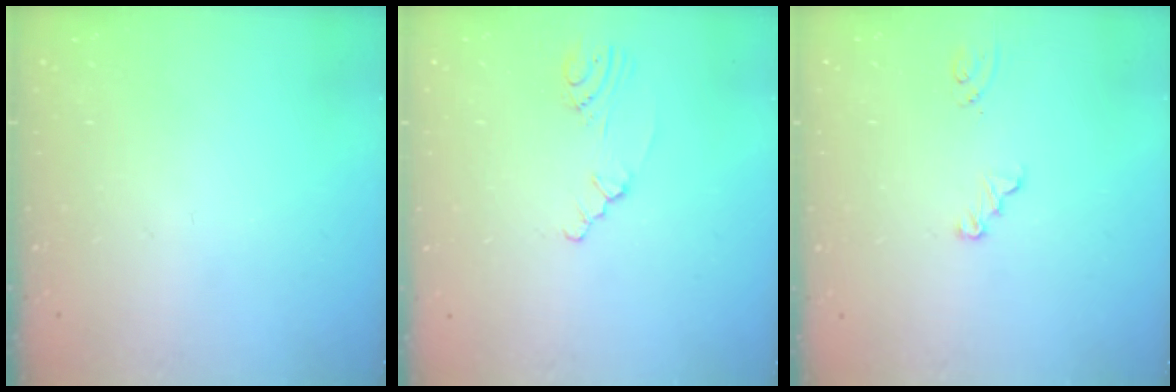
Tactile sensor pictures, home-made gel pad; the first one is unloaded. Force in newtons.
{"total": 2.0, "press": 2.0, "slide": 0.4}
{"total": 2.3, "press": 2.3, "slide": 0.2}